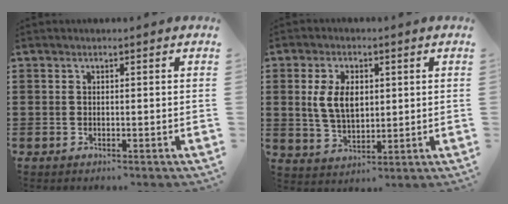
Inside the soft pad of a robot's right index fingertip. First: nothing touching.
{"total": 6.5, "force": [1.1, 3.9, 5.0], "torque": [-0.113, 0.005, 0.012]}